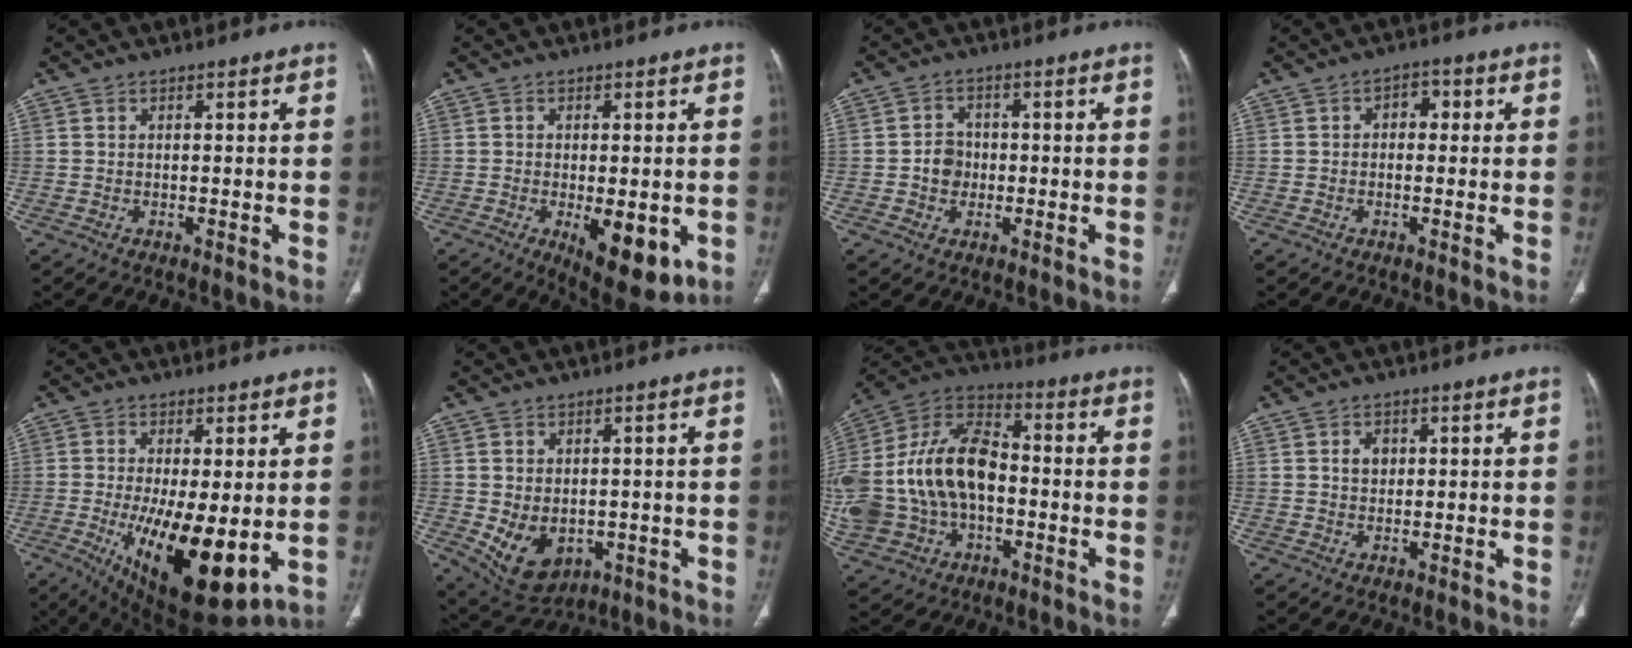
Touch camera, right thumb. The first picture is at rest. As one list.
[{"total": 11.3, "force": [-3.2, 4.9, 9.7], "torque": [-0.121, -0.016, -0.034]}, {"total": 4.2, "force": [-0.6, 3.7, 1.8], "torque": [-0.010, 0.009, -0.015]}, {"total": 3.5, "force": [0.4, 2.4, 2.4], "torque": [-0.012, 0.011, -0.002]}, {"total": 17.9, "force": [-3.3, 6.5, 16.3], "torque": [-0.266, -0.031, -0.029]}, {"total": 9.5, "force": [-1.8, 6.9, 6.4], "torque": [-0.090, -0.004, -0.005]}, {"total": 24.4, "force": [-1.8, 16.4, 18.0], "torque": [-0.373, 0.033, -0.027]}, {"total": 2.7, "force": [0.7, 2.1, 1.5], "torque": [-0.014, 0.000, 0.012]}]